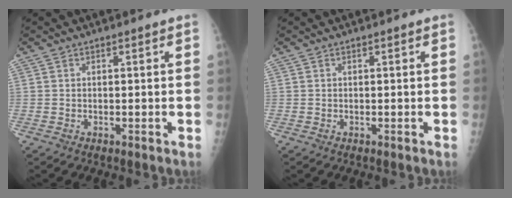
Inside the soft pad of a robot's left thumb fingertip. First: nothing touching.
{"total": 0.0}